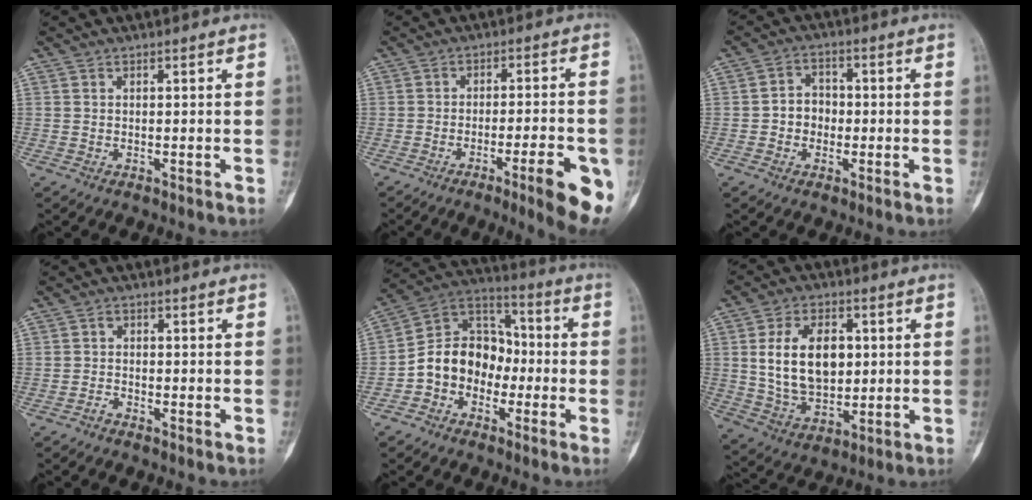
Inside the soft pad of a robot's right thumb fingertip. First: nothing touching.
{"total": 10.9, "force": [-4.8, 1.9, 9.6], "torque": [-0.119, 0.009, -0.064]}
{"total": 5.1, "force": [-0.7, 4.4, 2.5], "torque": [-0.019, 0.019, -0.020]}
{"total": 1.5, "force": [-1.2, 0.8, 0.3], "torque": [0.003, 0.007, -0.028]}
{"total": 12.9, "force": [-3.1, 10.4, 6.9], "torque": [-0.082, 0.056, -0.068]}
{"total": 14.7, "force": [2.2, 9.6, 11.0], "torque": [-0.161, -0.008, 0.045]}